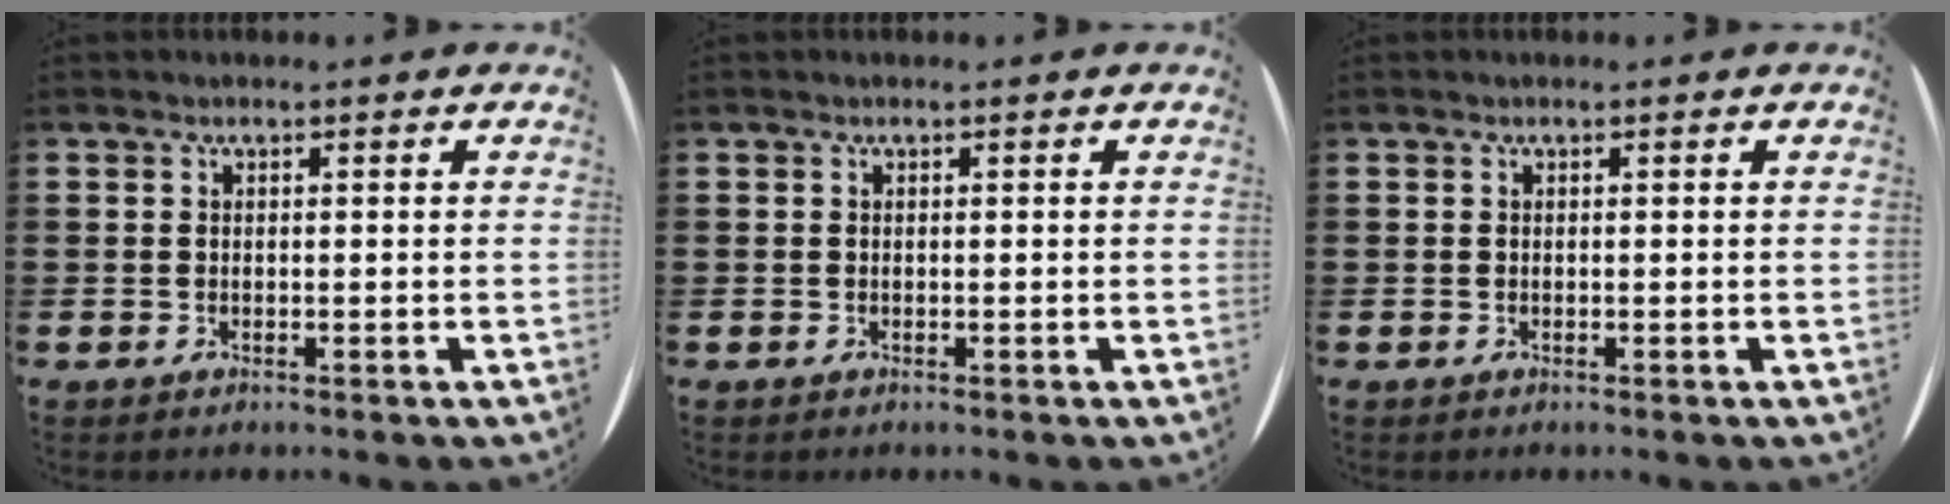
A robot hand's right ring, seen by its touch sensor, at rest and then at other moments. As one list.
[{"total": 0.0}, {"total": 0.0}]